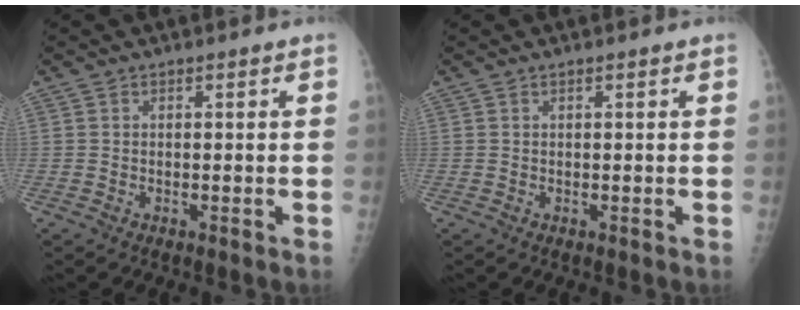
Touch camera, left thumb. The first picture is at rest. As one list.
[{"total": 0.0}]